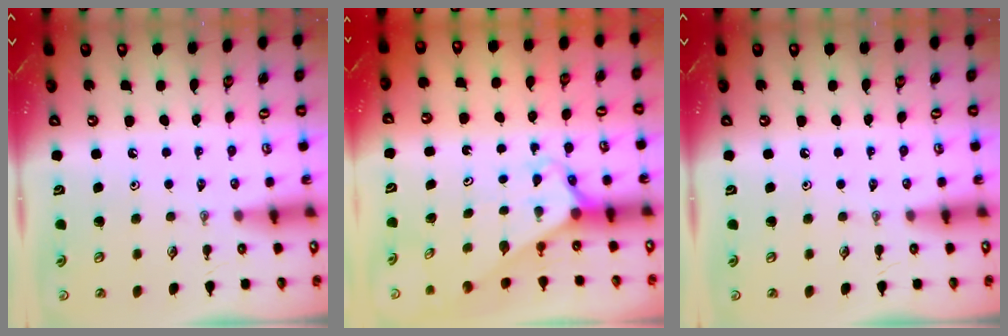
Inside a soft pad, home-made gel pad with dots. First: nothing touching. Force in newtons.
{"total": 2.4, "press": 2.4, "slide": 0.1}
{"total": 0.0}